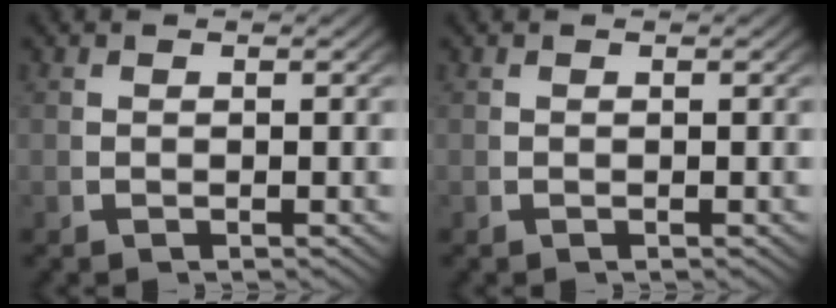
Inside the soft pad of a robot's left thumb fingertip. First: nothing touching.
{"total": 0.0}